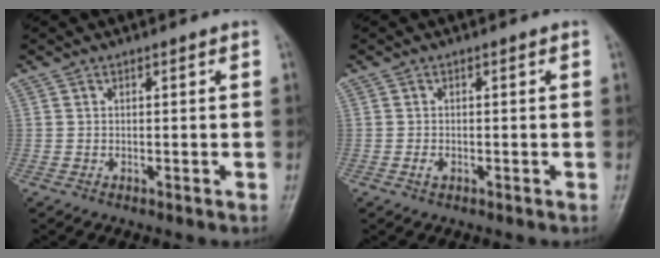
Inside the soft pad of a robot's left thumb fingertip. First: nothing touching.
{"total": 1.1, "force": [-0.5, 0.7, 0.7], "torque": [-0.015, 0.002, -0.008]}